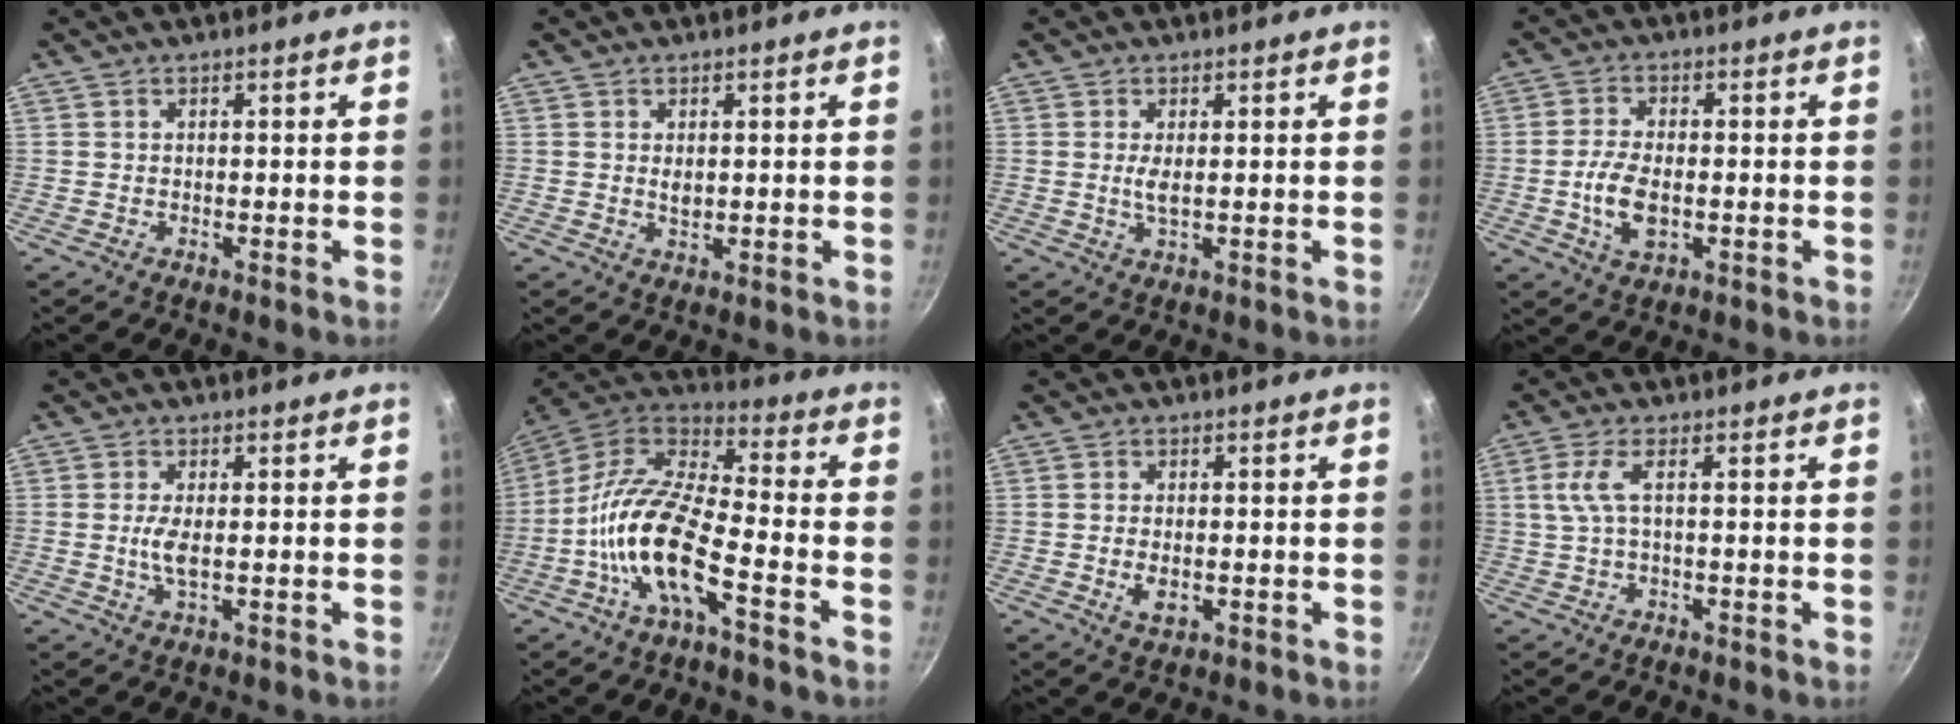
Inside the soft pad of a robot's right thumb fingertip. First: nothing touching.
{"total": 1.7, "force": [0.4, 1.0, 1.3], "torque": [-0.020, -0.004, 0.008]}
{"total": 2.2, "force": [0.3, 0.7, 2.1], "torque": [-0.043, -0.004, 0.007]}
{"total": 6.6, "force": [-1.3, 3.4, 5.5], "torque": [-0.110, 0.002, -0.023]}
{"total": 3.3, "force": [0.0, 1.0, 3.1], "torque": [-0.071, -0.003, -0.001]}
{"total": 15.9, "force": [-6.2, 5.3, 13.6], "torque": [-0.264, 0.050, -0.138]}
{"total": 3.3, "force": [-0.8, 1.7, 2.7], "torque": [-0.052, -0.006, -0.011]}
{"total": 4.2, "force": [0.3, 0.9, 4.0], "torque": [-0.099, 0.005, 0.009]}